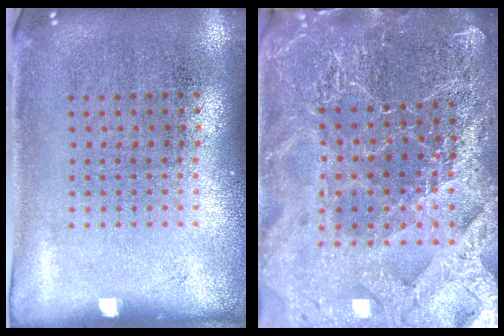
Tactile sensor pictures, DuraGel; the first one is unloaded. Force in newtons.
{"total": 4.7, "press": 4.4, "slide": 1.6}